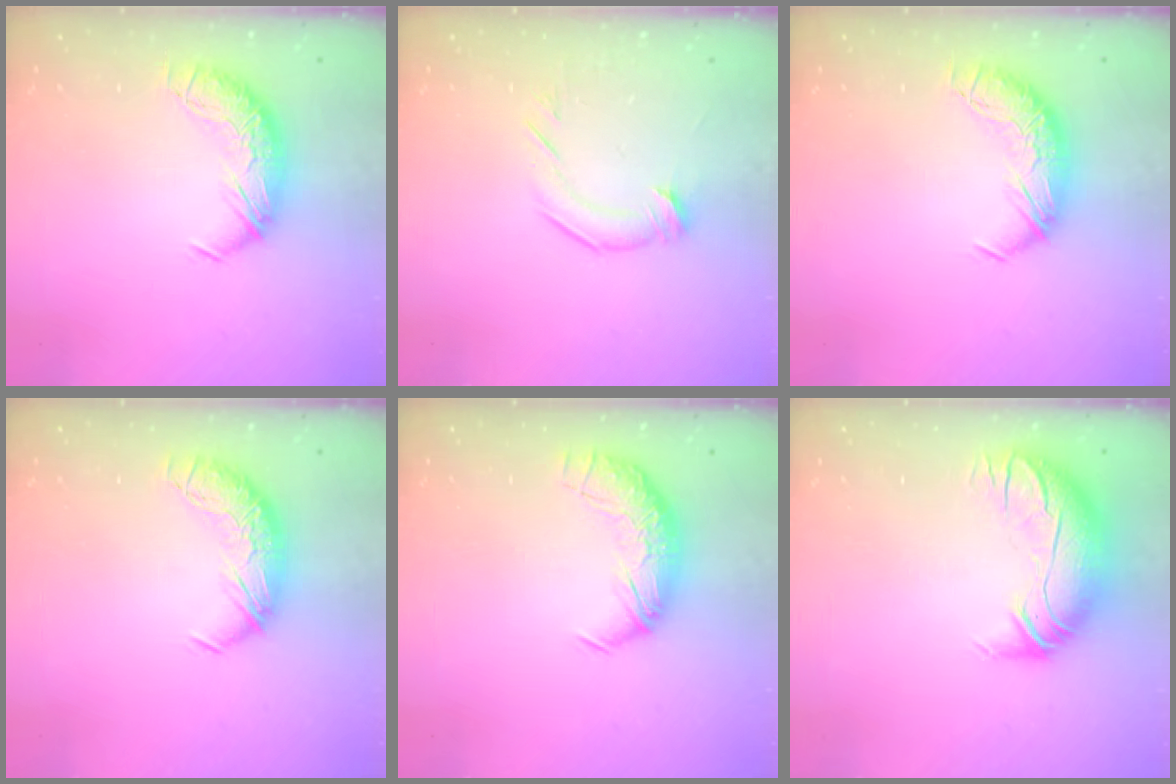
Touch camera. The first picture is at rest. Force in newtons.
{"total": 2.8, "press": 2.7, "slide": 0.4}
{"total": 0.0}
{"total": 0.0}
{"total": 2.3, "press": 0.9, "slide": 2.1}
{"total": 3.0, "press": 0.4, "slide": 2.9}